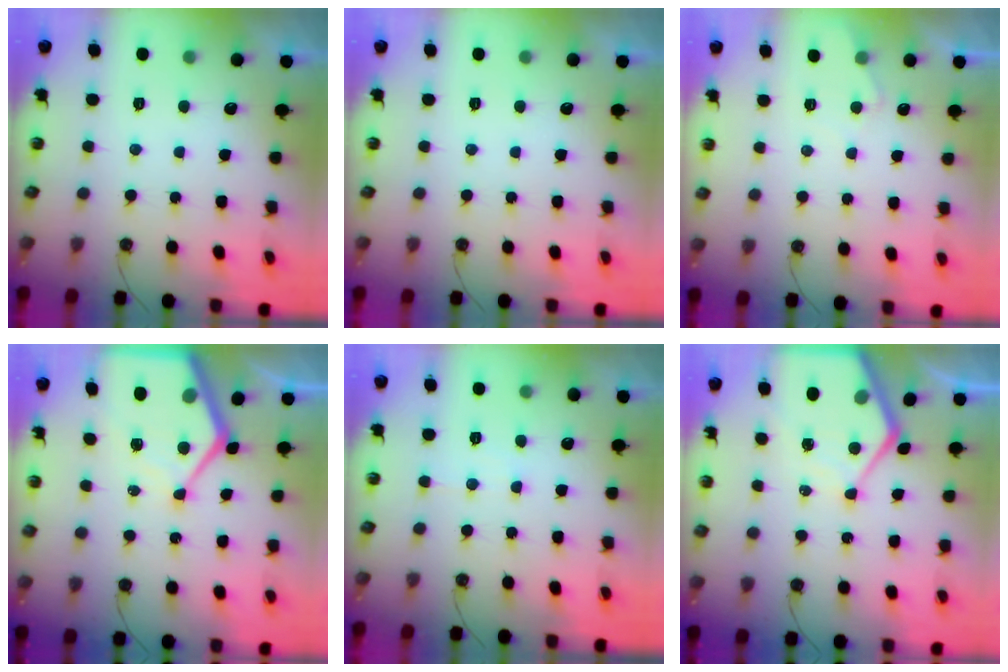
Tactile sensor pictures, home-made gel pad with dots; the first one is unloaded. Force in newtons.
{"total": 0.0}
{"total": 4.6, "press": 4.5, "slide": 0.5}
{"total": 13.0, "press": 12.9, "slide": 1.3}
{"total": 4.9, "press": 4.9, "slide": 0.6}
{"total": 11.5, "press": 11.5, "slide": 1.1}